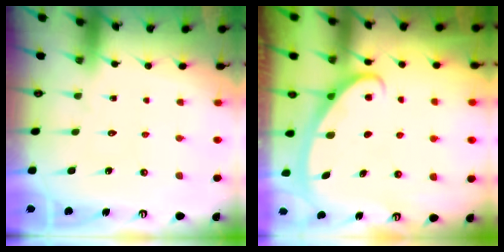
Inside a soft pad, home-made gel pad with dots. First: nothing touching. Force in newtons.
{"total": 3.0, "press": 2.9, "slide": 0.4}